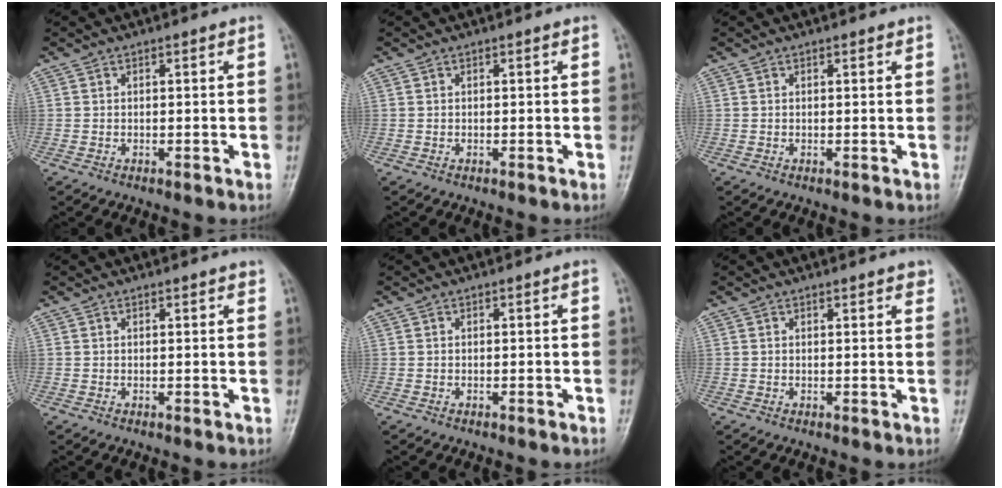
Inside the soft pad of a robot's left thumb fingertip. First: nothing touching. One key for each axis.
{"total": 0.0}
{"total": 0.9, "fx": 0.7, "fy": 0.4, "fz": 0.4, "tx": -0.007, "ty": -0.002, "tz": 0.006}
{"total": 1.5, "fx": 1.2, "fy": 0.5, "fz": 0.8, "tx": -0.006, "ty": -0.001, "tz": 0.013}
{"total": 0.0}
{"total": 2.6, "fx": 2.0, "fy": 0.7, "fz": 1.4, "tx": -0.006, "ty": -0.004, "tz": 0.022}